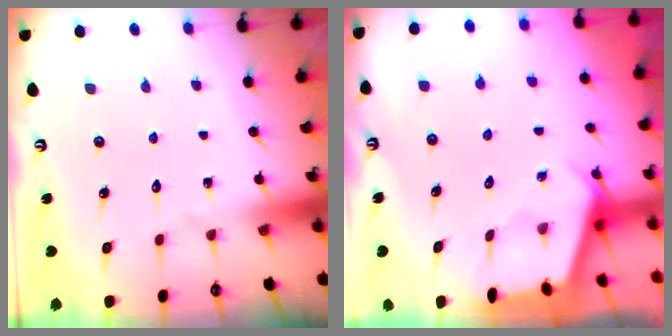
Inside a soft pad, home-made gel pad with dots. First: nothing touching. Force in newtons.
{"total": 2.4, "press": 2.4, "slide": 0.3}